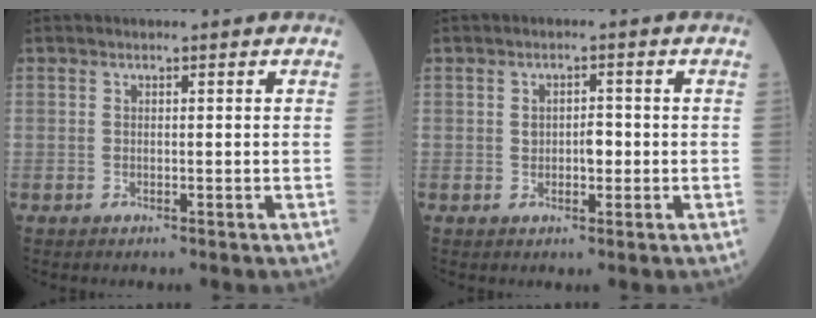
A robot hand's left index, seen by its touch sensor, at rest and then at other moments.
{"total": 2.6, "force": [-0.3, 1.4, 2.2], "torque": [-0.033, 0.006, -0.001]}